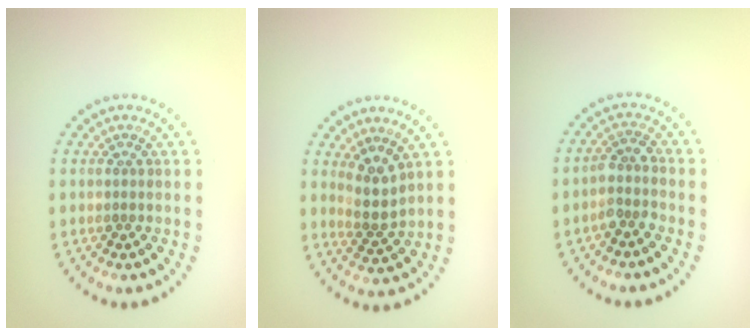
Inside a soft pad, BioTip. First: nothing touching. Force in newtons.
{"total": 2.6, "press": 2.0, "slide": 1.8}
{"total": 2.1, "press": 1.6, "slide": 1.3}